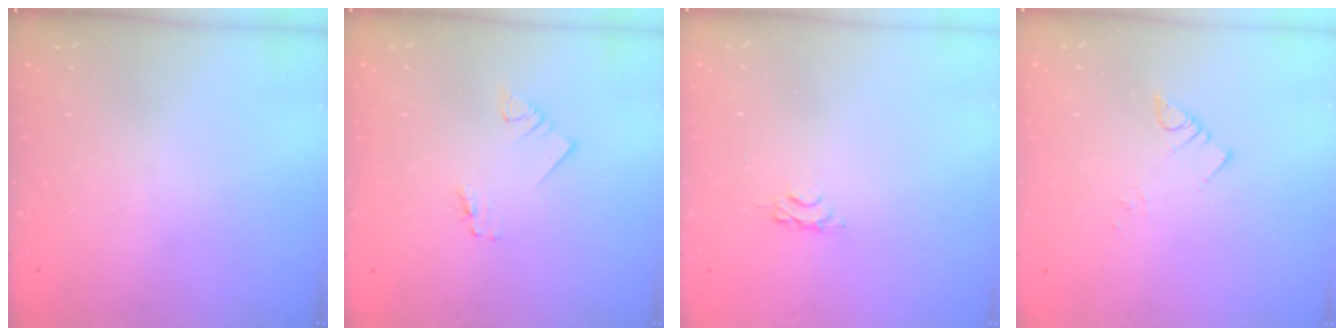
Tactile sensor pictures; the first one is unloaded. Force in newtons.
{"total": 1.2, "press": 1.2, "slide": 0.1}
{"total": 3.1, "press": 3.0, "slide": 0.5}
{"total": 2.5, "press": 2.5, "slide": 0.3}